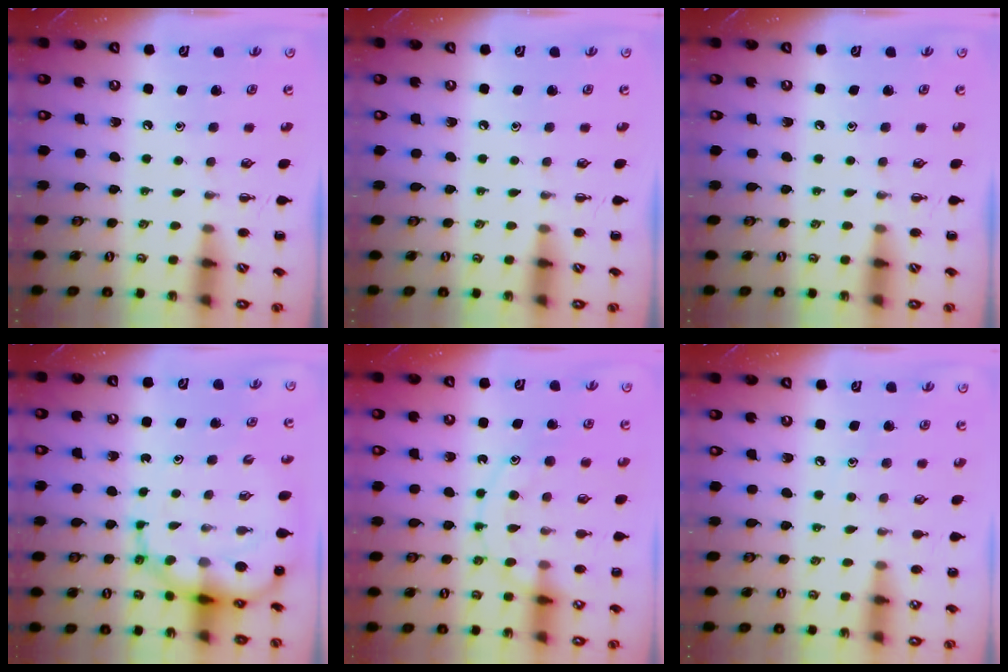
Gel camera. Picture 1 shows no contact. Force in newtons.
{"total": 0.0}
{"total": 0.0}
{"total": 11.8, "press": 11.2, "slide": 3.5}
{"total": 13.0, "press": 12.9, "slide": 1.5}
{"total": 6.0, "press": 5.7, "slide": 1.6}